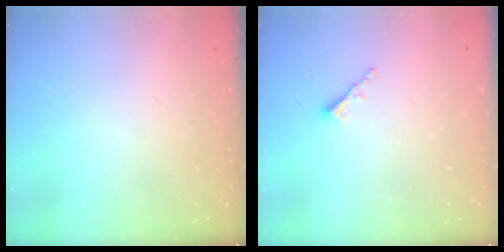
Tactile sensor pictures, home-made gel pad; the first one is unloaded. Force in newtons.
{"total": 2.0, "press": 2.0, "slide": 0.5}